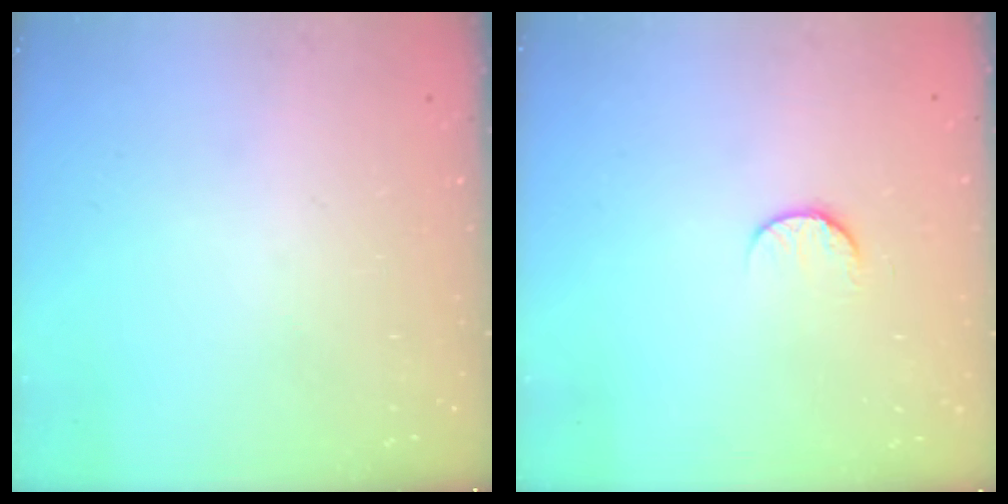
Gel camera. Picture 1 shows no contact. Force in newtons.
{"total": 5.8, "press": 5.8, "slide": 0.6}